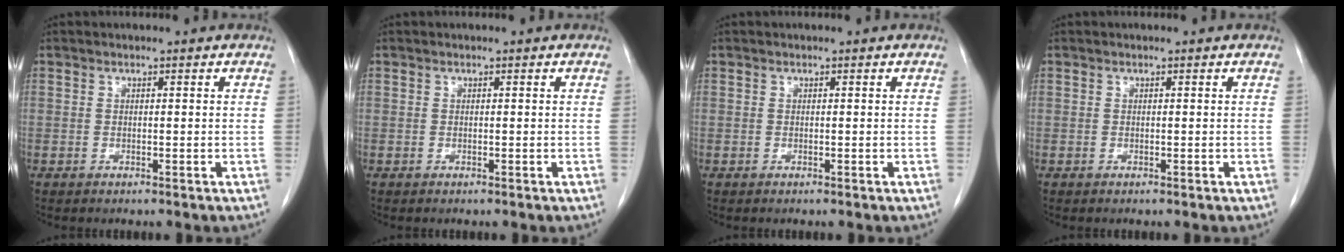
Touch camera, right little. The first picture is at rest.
{"total": 0.0}
{"total": 0.0}
{"total": 0.0}